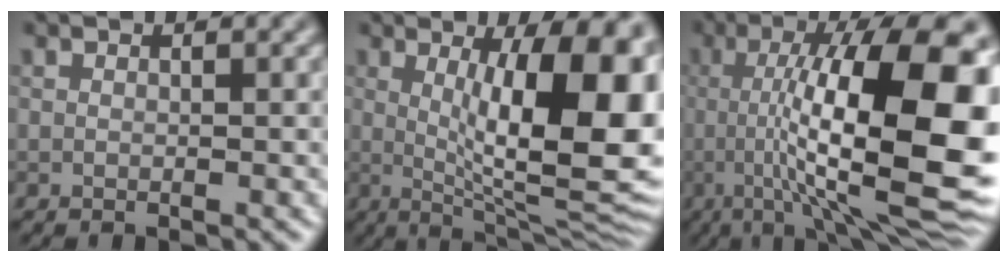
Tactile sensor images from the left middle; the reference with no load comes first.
{"total": 14.4, "force": [1.6, 4.3, 13.6], "torque": [-0.163, -0.002, 0.024]}
{"total": 15.8, "force": [-0.6, 4.1, 15.2], "torque": [-0.216, 0.019, -0.010]}